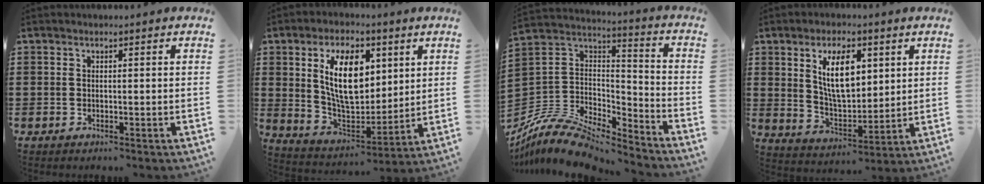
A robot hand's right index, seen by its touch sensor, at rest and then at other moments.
{"total": 12.2, "force": [3.7, 6.7, 9.5], "torque": [-0.186, 0.006, 0.062]}
{"total": 10.3, "force": [-9.0, 3.6, 3.6], "torque": [-0.086, 0.015, -0.179]}
{"total": 9.7, "force": [3.5, 4.6, 7.8], "torque": [-0.149, 0.007, 0.059]}